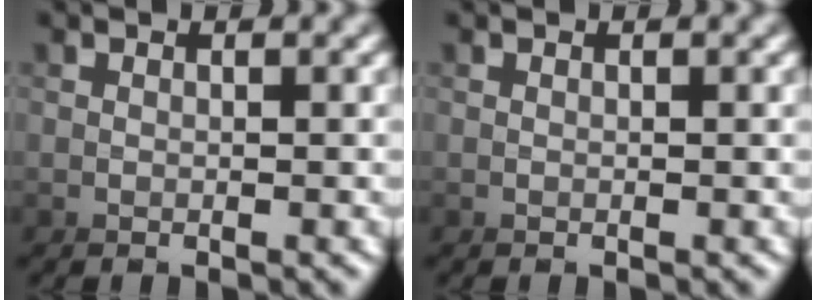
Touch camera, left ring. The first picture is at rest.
{"total": 0.0}